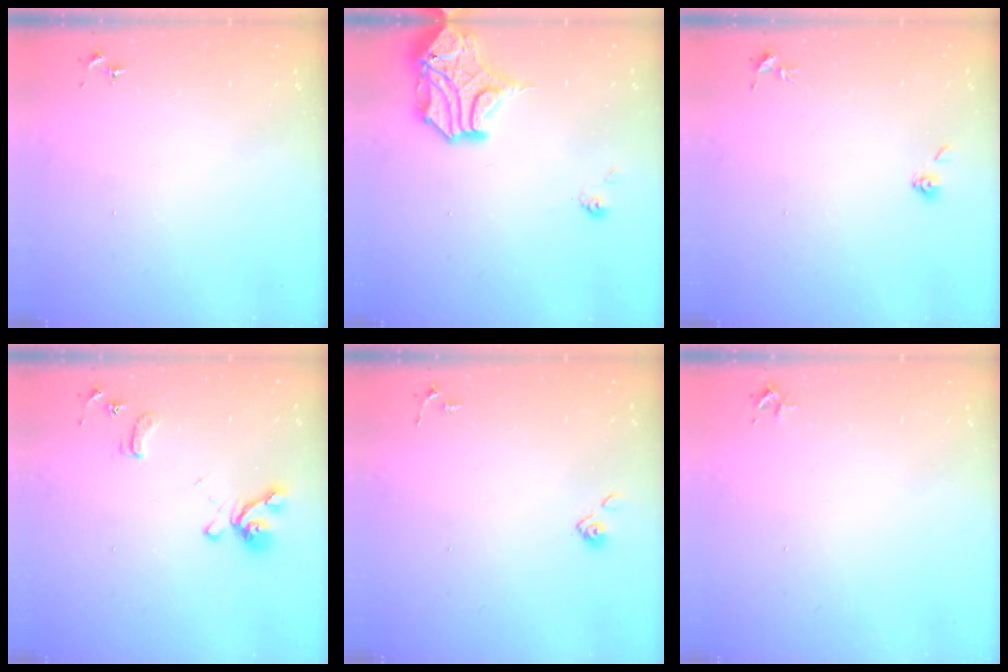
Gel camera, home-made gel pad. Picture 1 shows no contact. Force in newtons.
{"total": 15.2, "press": 15.1, "slide": 2.2}
{"total": 3.7, "press": 3.5, "slide": 1.4}
{"total": 12.8, "press": 12.7, "slide": 1.4}
{"total": 4.0, "press": 4.0, "slide": 0.4}
{"total": 2.4, "press": 2.4, "slide": 0.3}